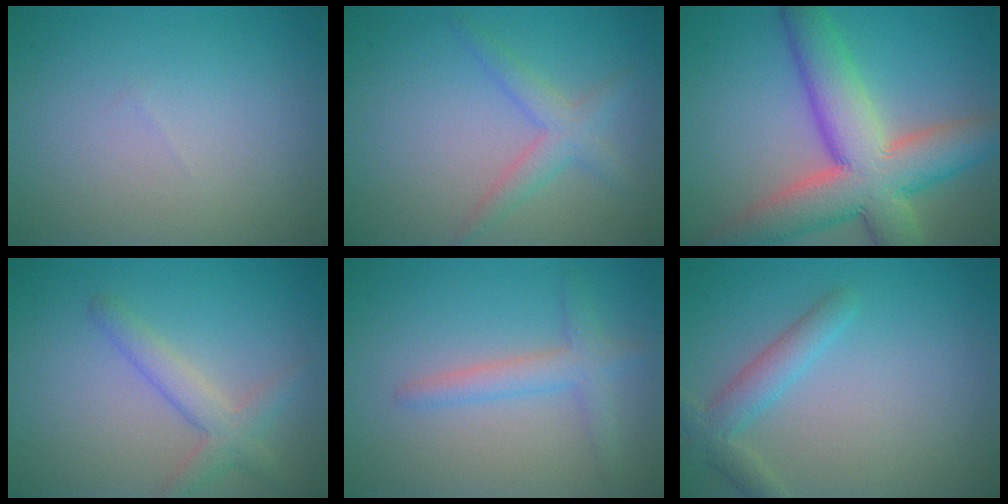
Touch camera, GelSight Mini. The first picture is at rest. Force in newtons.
{"total": 2.6, "press": 2.6, "slide": 0.1}
{"total": 10.8, "press": 10.7, "slide": 1.0}
{"total": 2.9, "press": 2.9, "slide": 0.2}
{"total": 2.7, "press": 2.6, "slide": 0.1}
{"total": 3.0, "press": 3.0, "slide": 0.2}